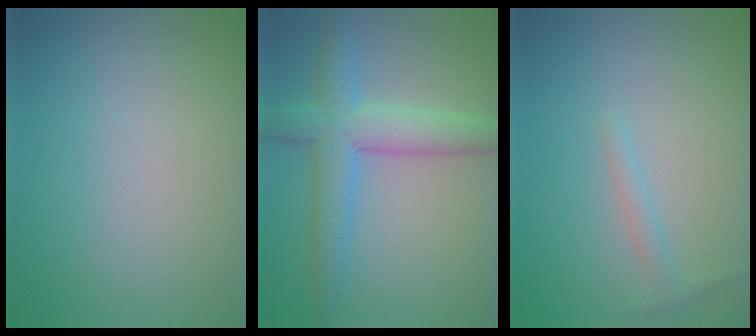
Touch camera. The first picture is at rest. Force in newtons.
{"total": 5.6, "press": 5.6, "slide": 0.0}
{"total": 1.2, "press": 1.2, "slide": 0.0}